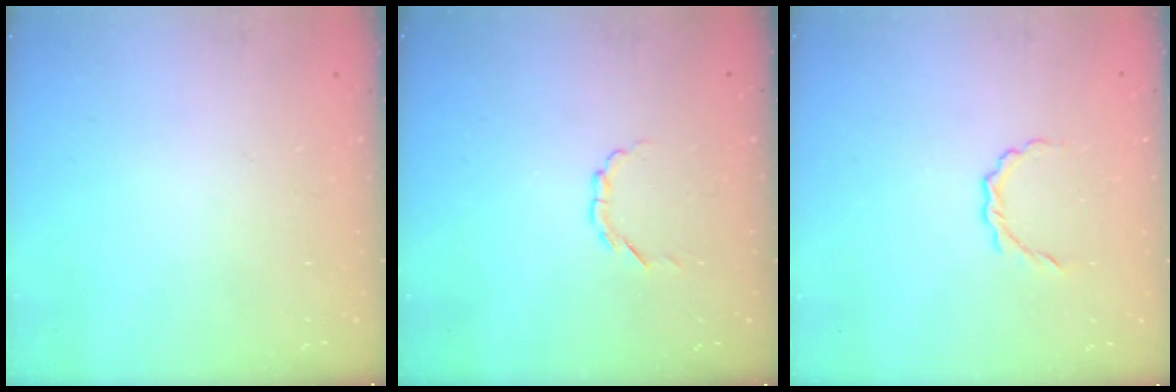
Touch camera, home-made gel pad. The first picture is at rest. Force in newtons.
{"total": 2.6, "press": 2.4, "slide": 0.9}
{"total": 3.8, "press": 3.6, "slide": 1.2}